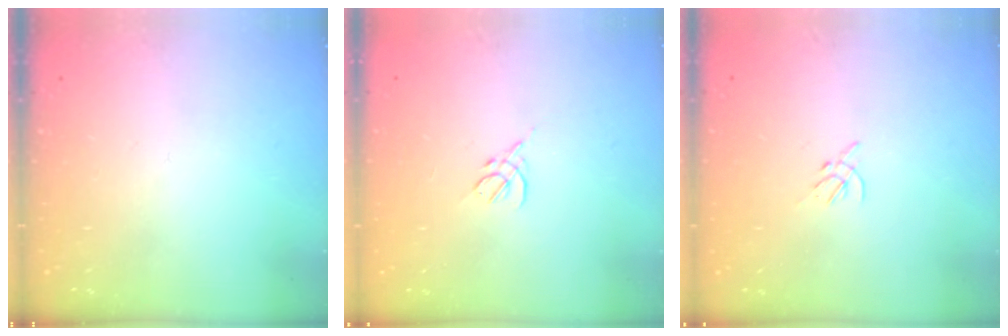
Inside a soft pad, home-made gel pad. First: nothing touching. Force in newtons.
{"total": 2.7, "press": 2.6, "slide": 0.8}
{"total": 1.2, "press": 1.1, "slide": 0.5}